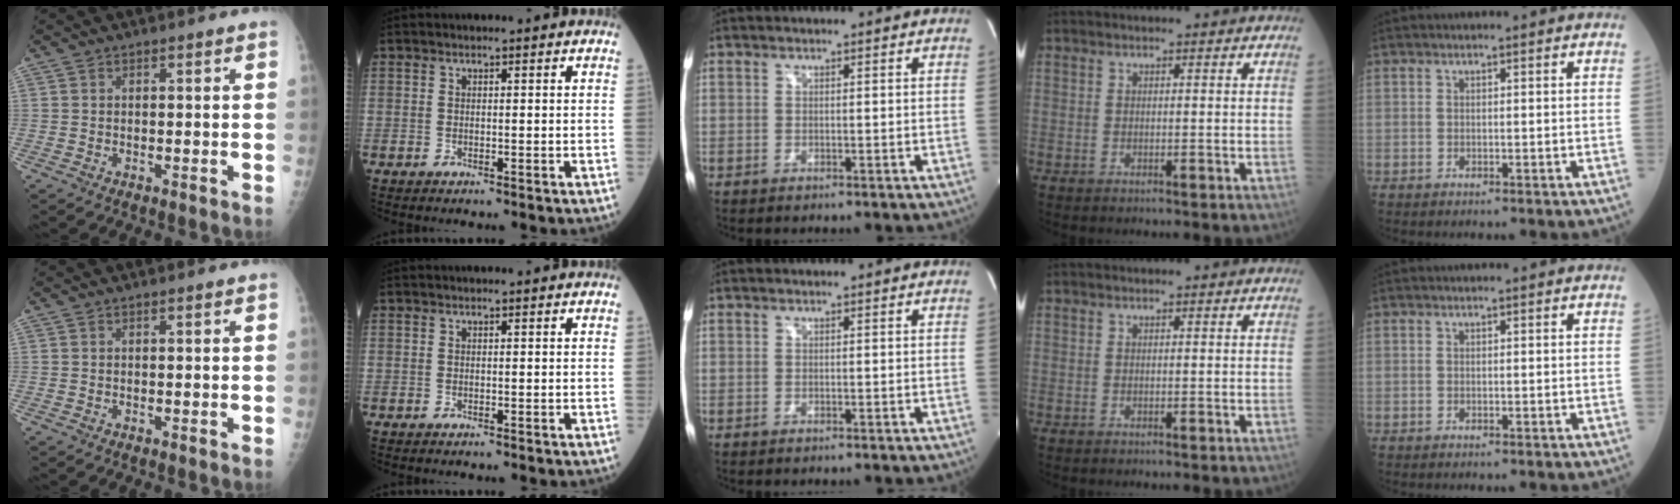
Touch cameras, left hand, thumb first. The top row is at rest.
{}